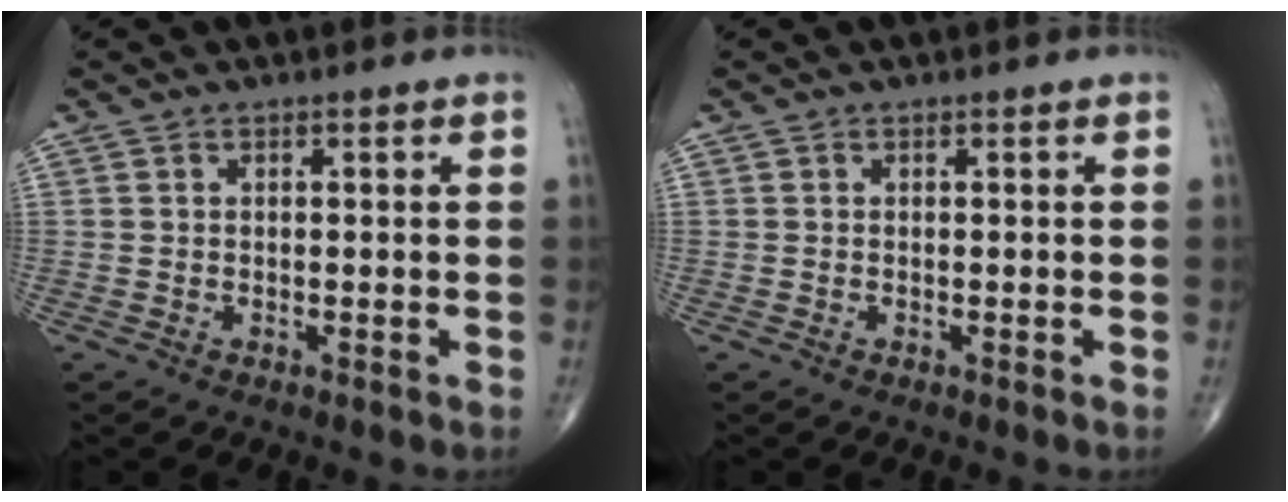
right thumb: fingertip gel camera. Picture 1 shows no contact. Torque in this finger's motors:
{"motor_torque": [-0.24, 0.08, 0.13, 0.05, -0.01]}